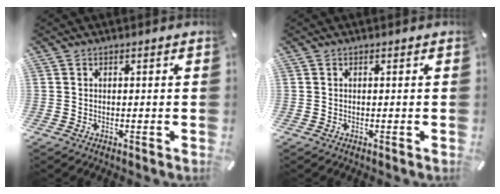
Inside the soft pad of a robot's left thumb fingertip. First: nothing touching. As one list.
[{"total": 0.0}]